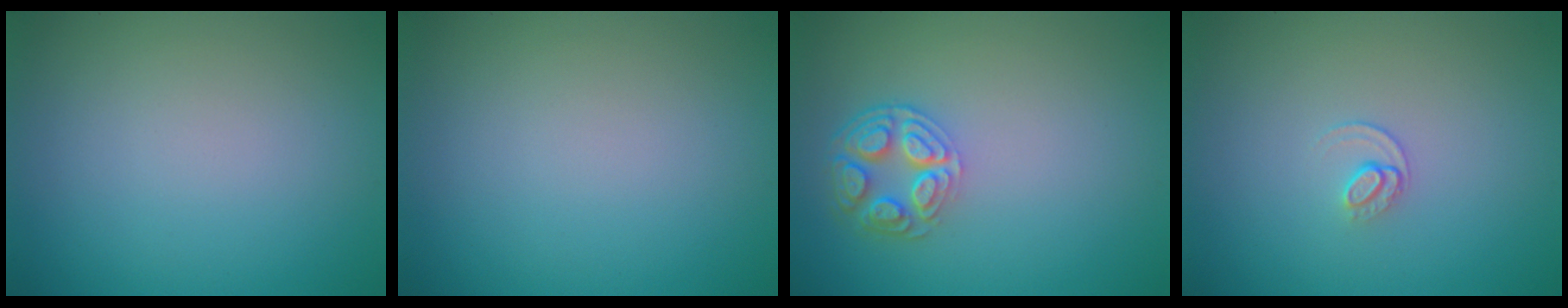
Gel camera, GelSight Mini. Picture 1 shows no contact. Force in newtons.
{"total": 0.0}
{"total": 4.3, "press": 3.4, "slide": 2.7}
{"total": 1.0, "press": 0.6, "slide": 0.8}